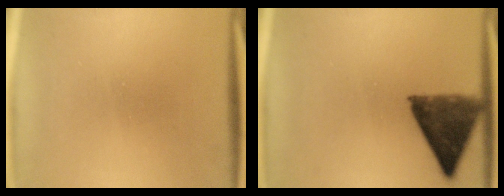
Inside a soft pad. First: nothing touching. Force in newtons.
{"total": 8.4}